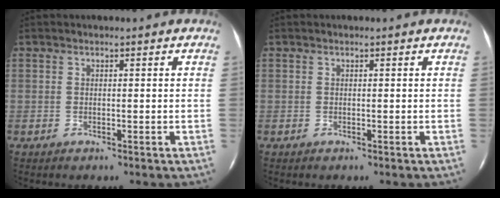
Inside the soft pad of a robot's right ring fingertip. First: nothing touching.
{"total": 0.0}